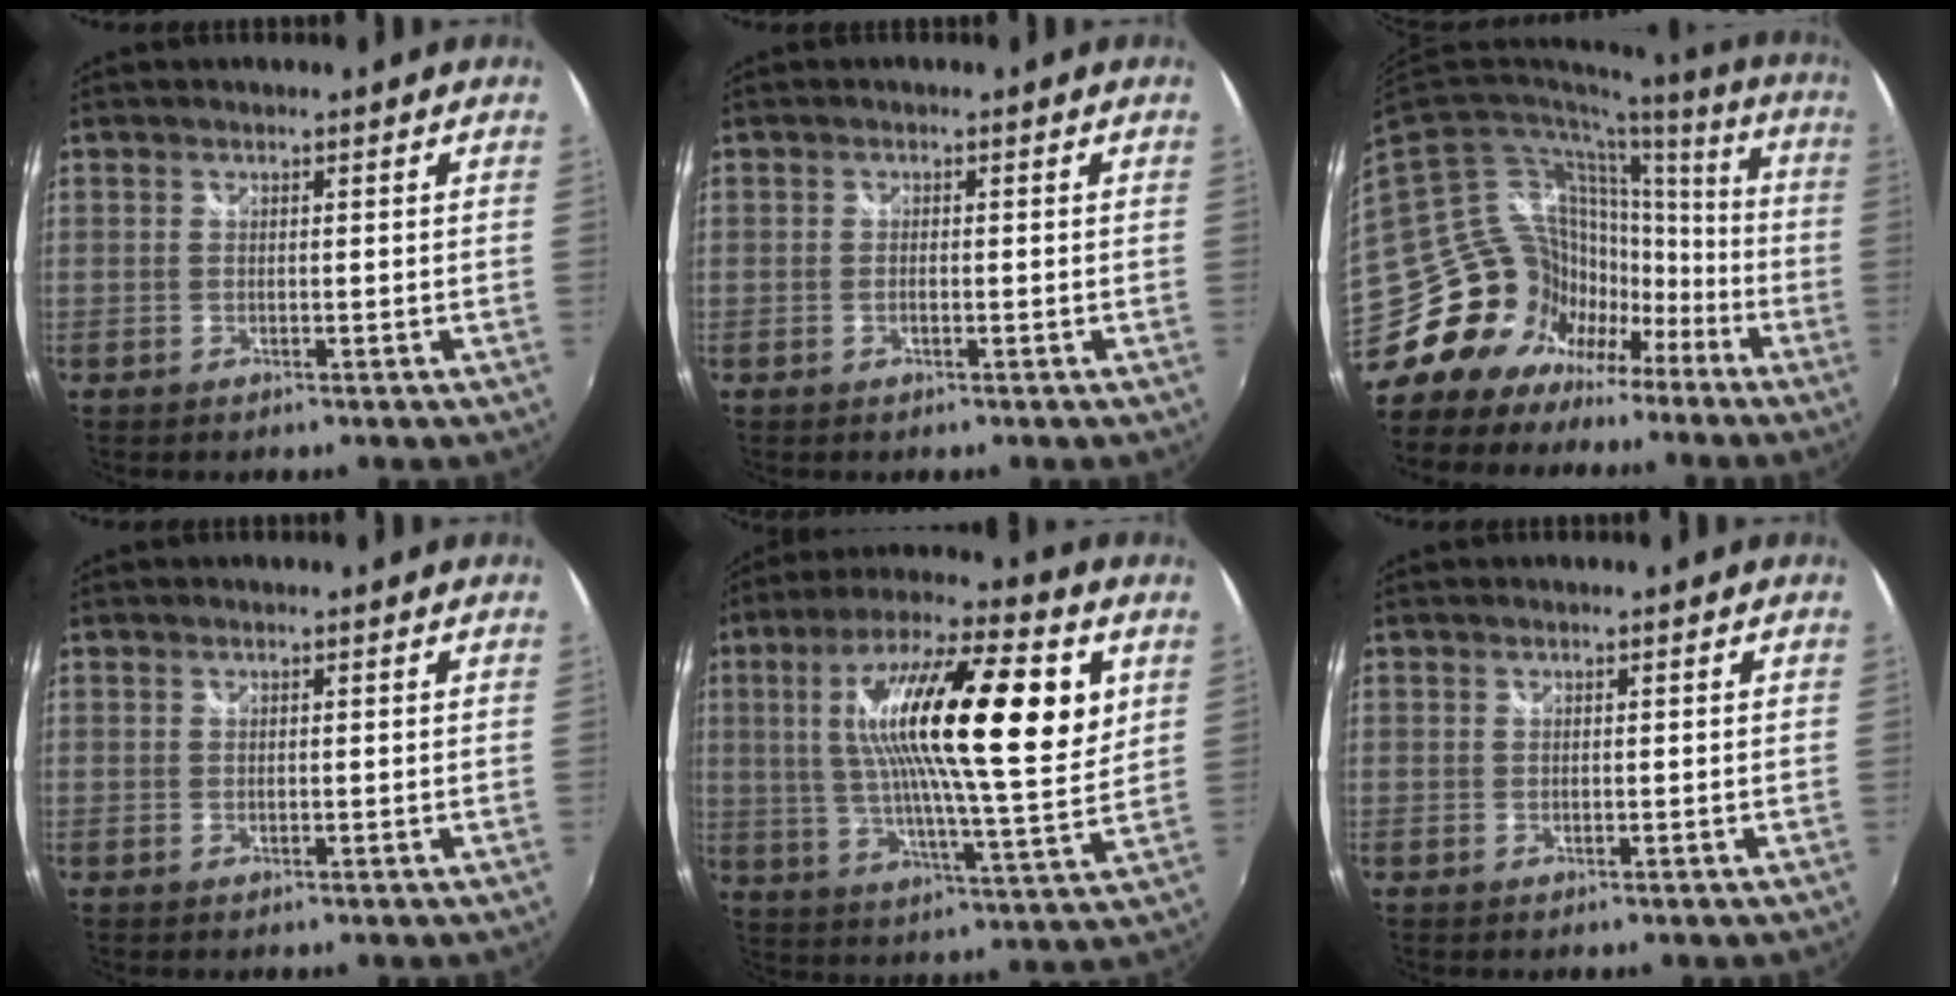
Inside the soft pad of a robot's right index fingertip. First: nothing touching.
{"total": 0.7, "force": [-0.3, 0.2, 0.6], "torque": [-0.015, 0.004, -0.005]}
{"total": 29.1, "force": [-16.7, 19.6, 13.5], "torque": [-0.290, 0.018, -0.260]}
{"total": 0.0}
{"total": 23.4, "force": [6.8, 4.8, 21.9], "torque": [-0.376, 0.019, 0.103]}
{"total": 0.0}